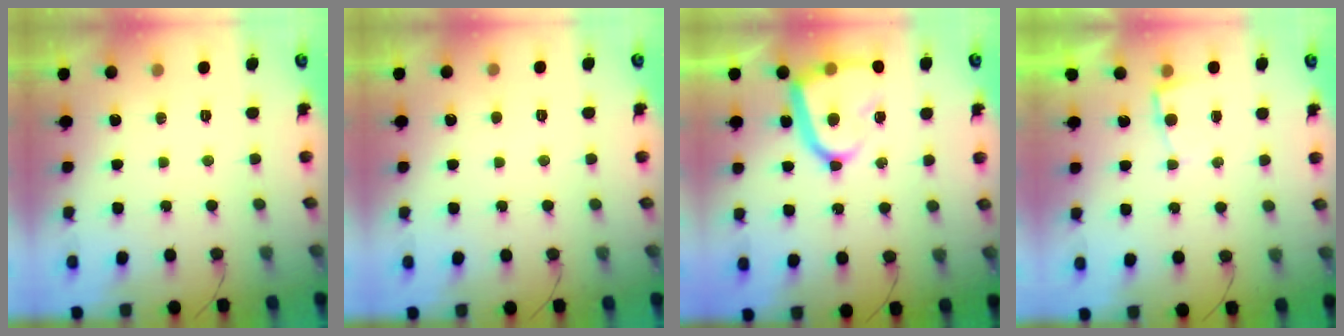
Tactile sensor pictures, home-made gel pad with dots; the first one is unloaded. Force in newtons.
{"total": 2.7, "press": 2.7, "slide": 0.3}
{"total": 15.2, "press": 15.1, "slide": 1.6}
{"total": 2.3, "press": 2.3, "slide": 0.3}